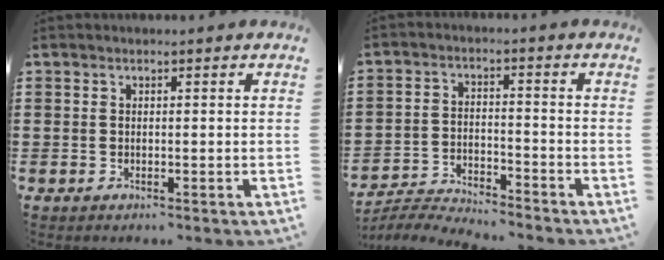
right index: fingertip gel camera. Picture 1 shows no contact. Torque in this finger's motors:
{"motor_torque": [-0.16, -0.26, -0.09, -0.11]}